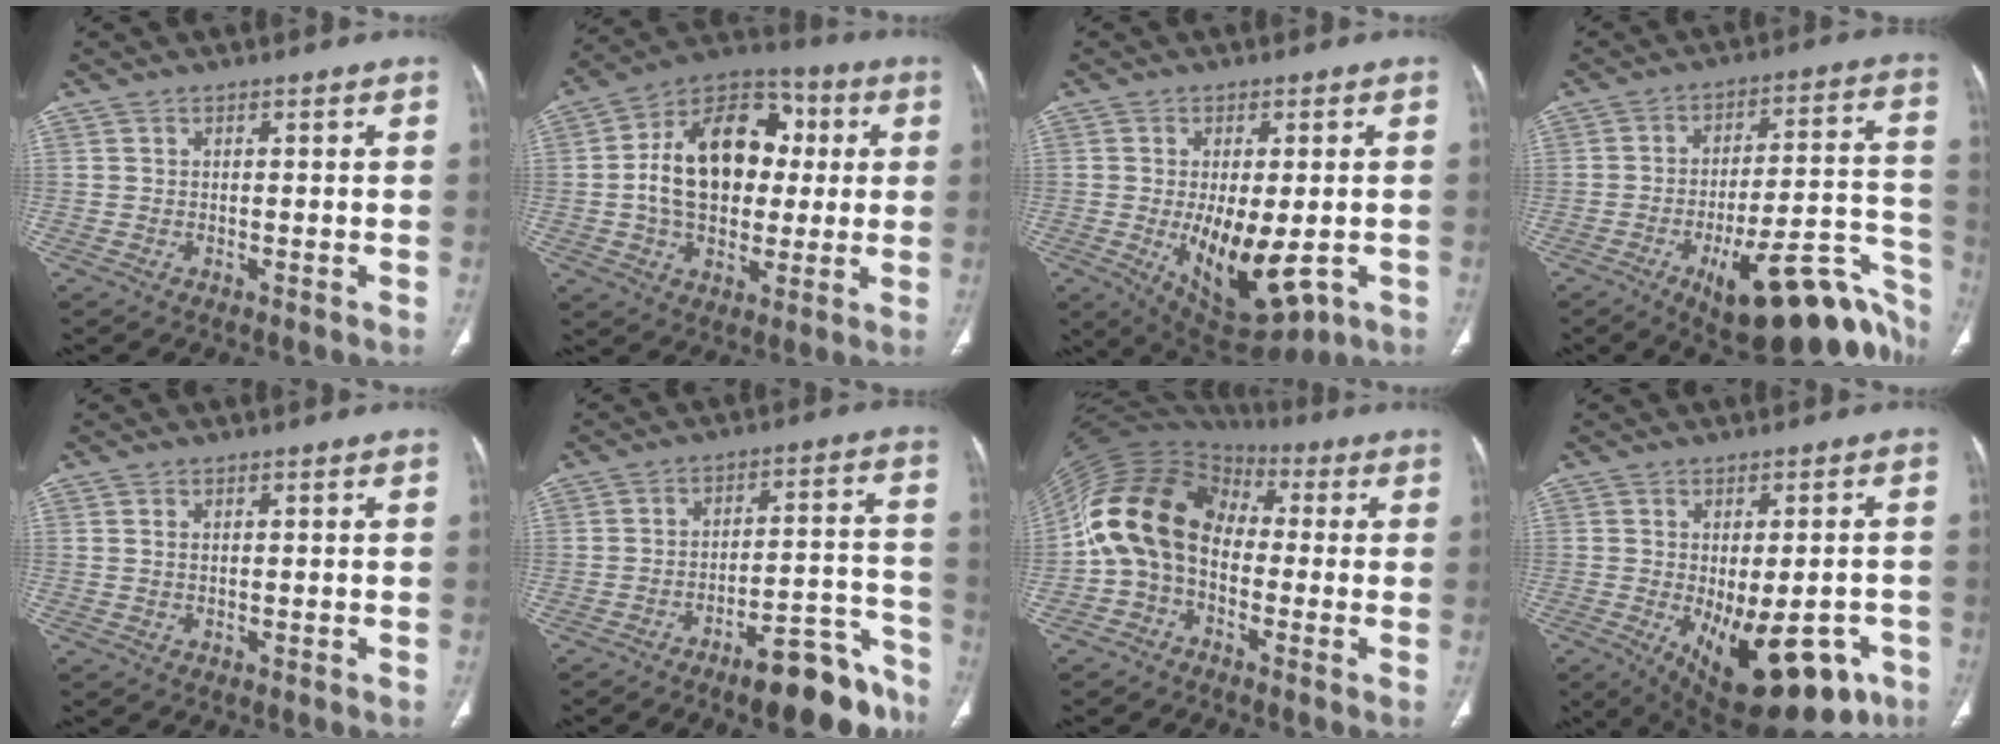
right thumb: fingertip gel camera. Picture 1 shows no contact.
{"total": 20.0, "force": [1.9, 13.9, 14.3], "torque": [-0.200, 0.024, 0.027]}
{"total": 14.4, "force": [-3.6, 6.7, 12.2], "torque": [-0.184, -0.013, -0.029]}
{"total": 25.3, "force": [-13.2, 8.8, 19.6], "torque": [-0.175, 0.095, -0.178]}
{"total": 0.8, "force": [0.2, 0.4, 0.6], "torque": [-0.017, 0.003, 0.007]}
{"total": 13.4, "force": [-9.7, 3.9, 8.4], "torque": [-0.082, 0.092, -0.142]}
{"total": 14.2, "force": [-0.8, 10.3, 9.7], "torque": [-0.167, 0.050, -0.029]}
{"total": 20.0, "force": [-8.1, 9.6, 15.5], "torque": [-0.171, -0.002, -0.091]}